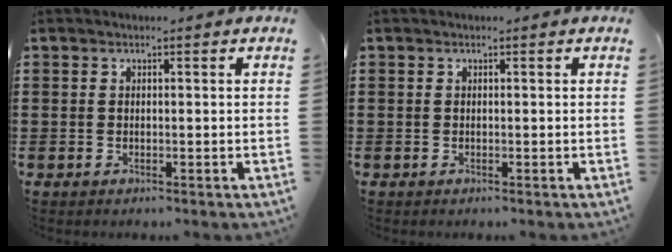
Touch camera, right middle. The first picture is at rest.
{"total": 0.0}